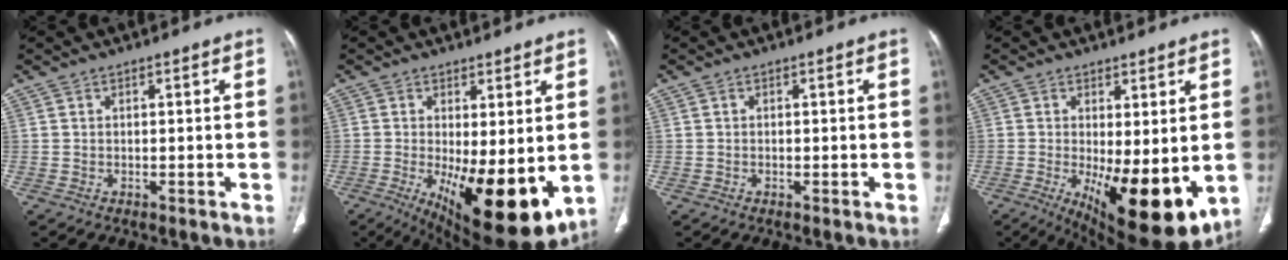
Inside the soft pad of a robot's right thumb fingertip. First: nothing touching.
{"total": 16.5, "force": [-2.9, 6.0, 15.0], "torque": [-0.213, -0.035, -0.020]}
{"total": 0.0}
{"total": 15.4, "force": [-2.7, 5.6, 14.1], "torque": [-0.203, -0.034, -0.018]}